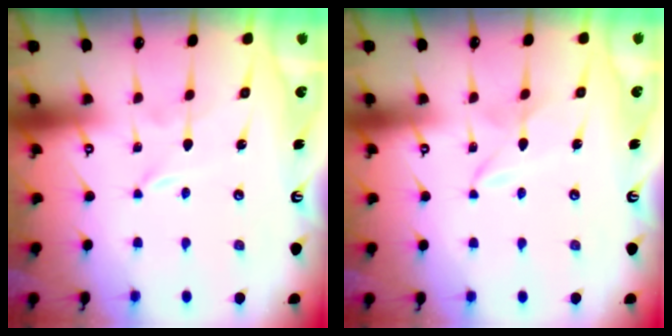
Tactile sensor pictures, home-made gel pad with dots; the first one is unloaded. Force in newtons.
{"total": 1.6, "press": 1.6, "slide": 0.0}